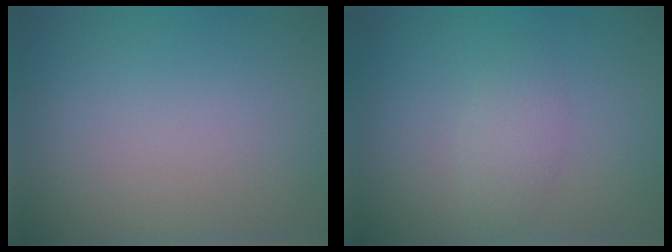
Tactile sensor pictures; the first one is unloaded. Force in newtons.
{"total": 1.9, "press": 1.9, "slide": 0.0}